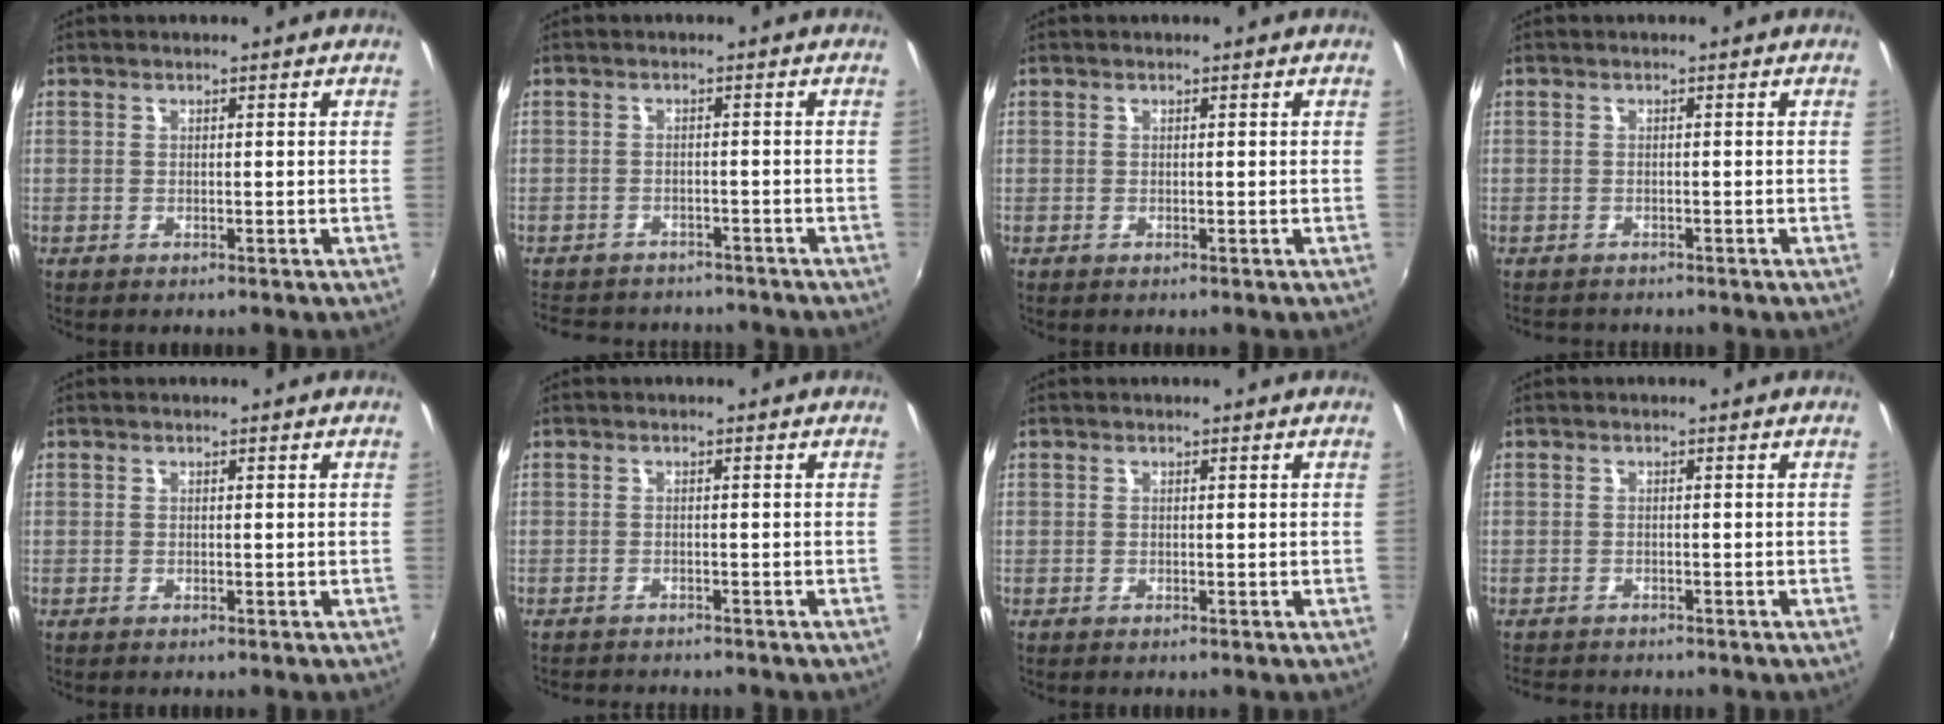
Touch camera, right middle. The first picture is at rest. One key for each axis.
{"total": 11.1, "fx": -9.5, "fy": 4.5, "fz": 3.4, "tx": -0.088, "ty": -0.005, "tz": -0.136}
{"total": 0.0}
{"total": 2.1, "fx": -1.8, "fy": 1.0, "fz": 0.1, "tx": -0.010, "ty": -0.005, "tz": -0.032}
{"total": 0.0}
{"total": 3.3, "fx": -3.2, "fy": 0.5, "fz": 0.8, "tx": -0.026, "ty": -0.016, "tz": -0.052}
{"total": 0.0}
{"total": 3.2, "fx": -2.9, "fy": 1.3, "fz": 0.5, "tx": -0.023, "ty": -0.010, "tz": -0.055}